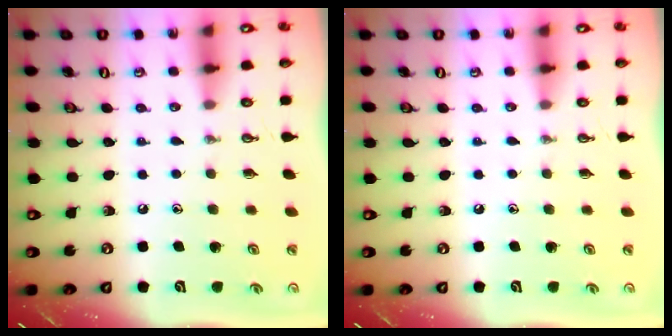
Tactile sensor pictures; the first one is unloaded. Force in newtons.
{"total": 0.0}